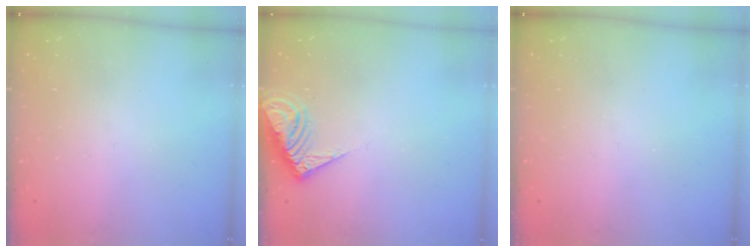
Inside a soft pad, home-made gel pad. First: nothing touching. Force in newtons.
{"total": 9.3, "press": 9.2, "slide": 1.1}
{"total": 0.0}